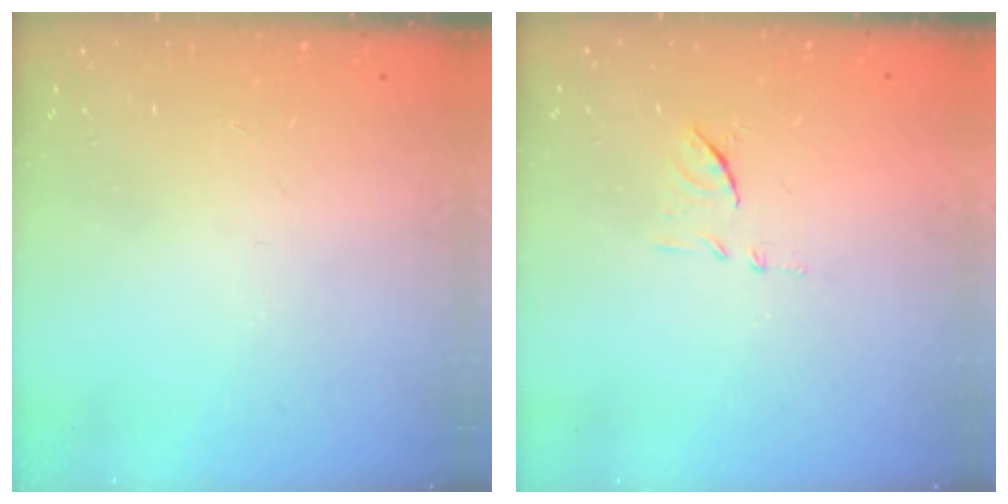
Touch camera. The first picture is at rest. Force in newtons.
{"total": 8.2, "press": 8.2, "slide": 0.2}